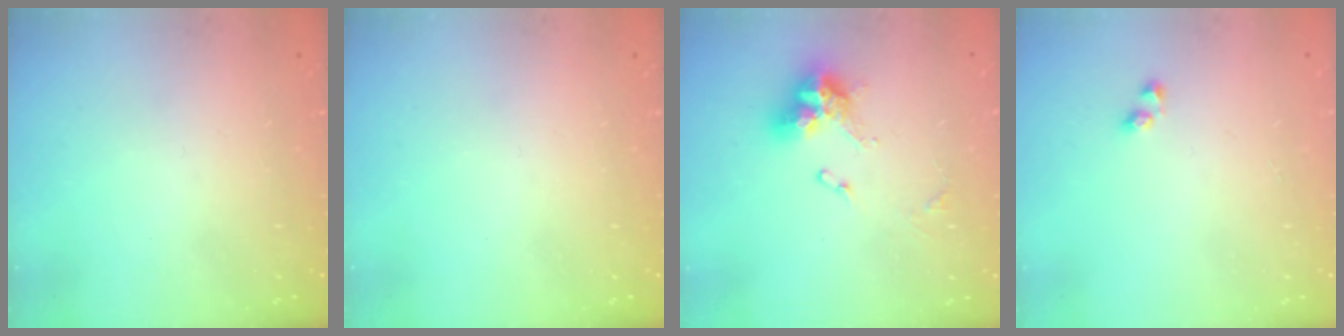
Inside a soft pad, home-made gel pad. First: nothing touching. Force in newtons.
{"total": 0.0}
{"total": 11.5, "press": 11.4, "slide": 1.4}
{"total": 2.4, "press": 2.0, "slide": 1.3}